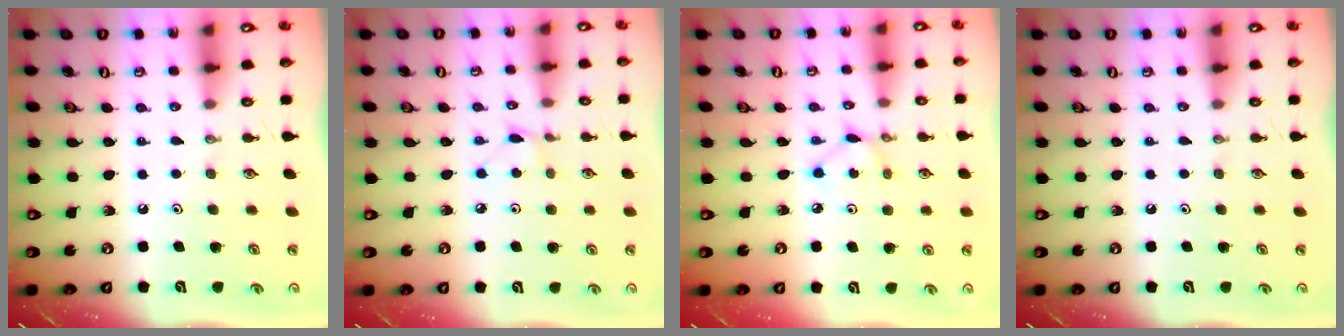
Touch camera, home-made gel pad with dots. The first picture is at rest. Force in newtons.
{"total": 3.5, "press": 3.4, "slide": 0.5}
{"total": 2.8, "press": 2.8, "slide": 0.1}
{"total": 0.0}